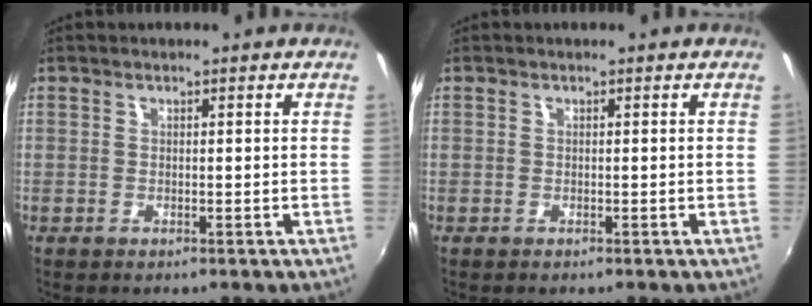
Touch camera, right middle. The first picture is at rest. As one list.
[{"total": 0.0}]